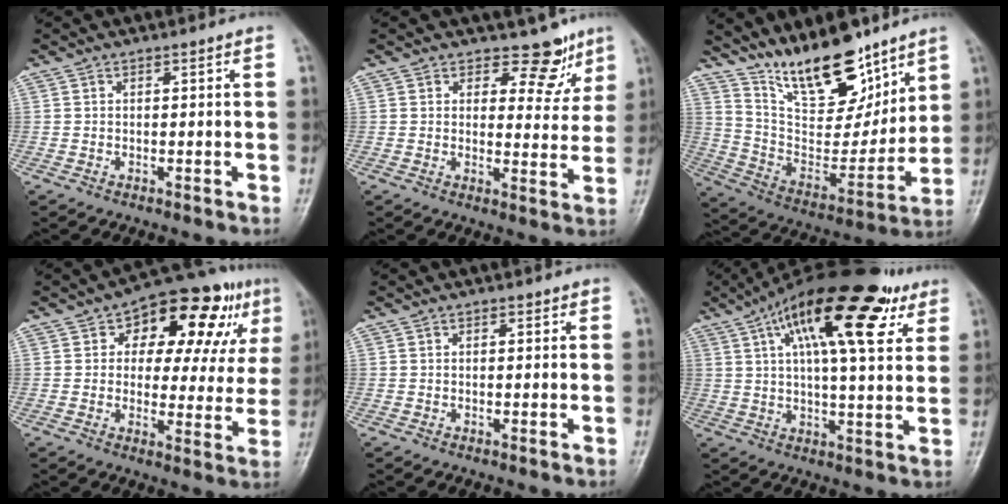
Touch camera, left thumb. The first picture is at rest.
{"total": 6.9, "force": [5.3, 4.0, 1.5], "torque": [0.016, -0.040, 0.064]}
{"total": 18.9, "force": [13.9, 7.1, 10.6], "torque": [-0.124, -0.084, 0.254]}
{"total": 18.7, "force": [7.5, 9.9, 14.0], "torque": [-0.133, 0.009, 0.096]}
{"total": 0.8, "force": [0.4, 0.5, 0.5], "torque": [-0.002, -0.001, 0.002]}
{"total": 22.9, "force": [10.9, 7.9, 18.5], "torque": [-0.276, 0.000, 0.167]}